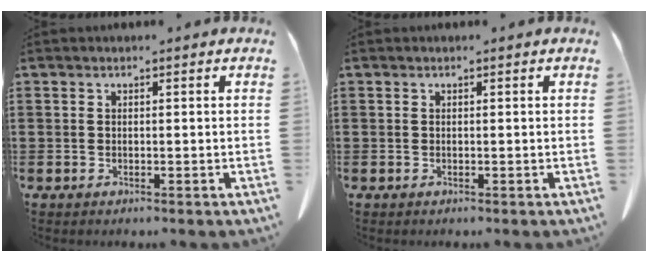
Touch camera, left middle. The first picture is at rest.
{"total": 0.0}